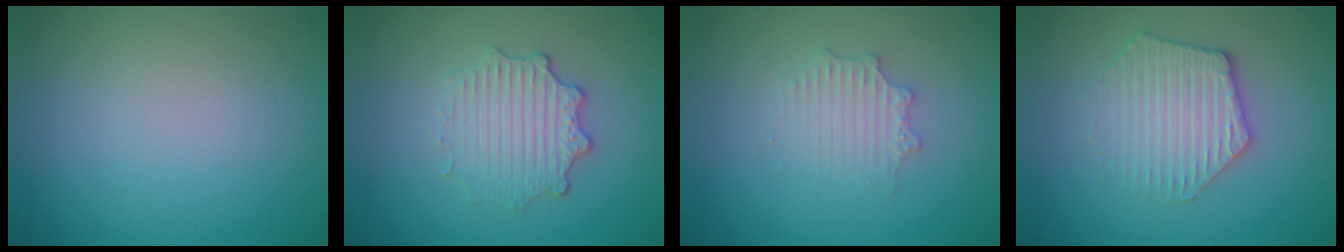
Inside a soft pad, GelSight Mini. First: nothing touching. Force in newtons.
{"total": 3.2, "press": 2.8, "slide": 1.6}
{"total": 2.2, "press": 2.2, "slide": 0.4}
{"total": 3.3, "press": 3.3, "slide": 0.8}